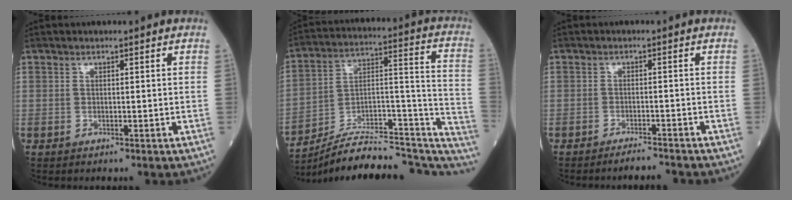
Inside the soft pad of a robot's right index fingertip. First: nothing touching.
{"total": 25.1, "force": [-21.6, 6.7, 10.8], "torque": [-0.120, 0.060, -0.315]}
{"total": 3.0, "force": [-2.9, -0.3, 0.6], "torque": [-0.008, -0.010, -0.045]}